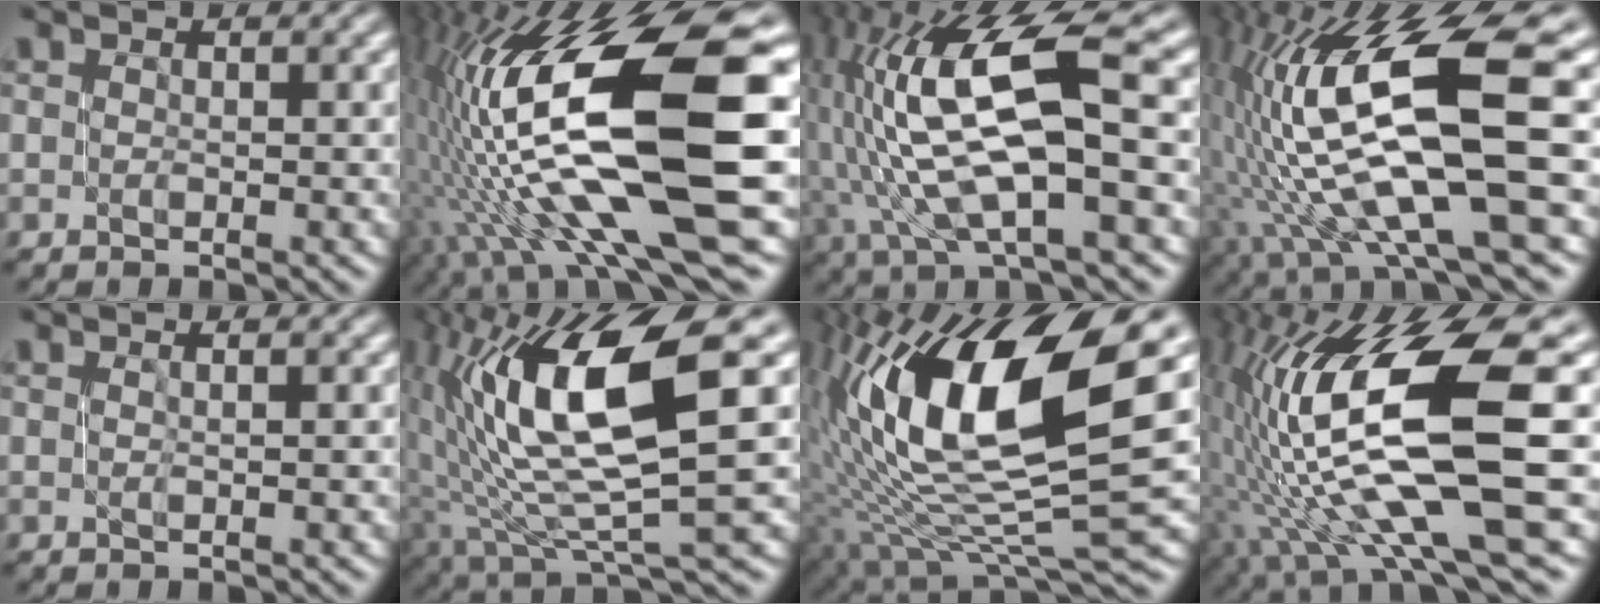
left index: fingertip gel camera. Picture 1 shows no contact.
{"total": 18.2, "force": [0.0, 6.3, 17.0], "torque": [-0.310, 0.013, 0.003]}
{"total": 14.4, "force": [0.7, 5.0, 13.5], "torque": [-0.275, 0.020, 0.013]}
{"total": 15.9, "force": [1.2, 4.8, 15.1], "torque": [-0.300, 0.010, 0.041]}
{"total": 0.6, "force": [0.1, 0.2, 0.6], "torque": [-0.006, 0.006, -0.002]}
{"total": 13.0, "force": [2.8, 3.6, 12.2], "torque": [-0.226, 0.005, 0.056]}
{"total": 15.8, "force": [2.7, 6.0, 14.4], "torque": [-0.278, 0.015, 0.041]}
{"total": 15.1, "force": [0.5, 4.1, 14.5], "torque": [-0.277, 0.006, 0.025]}